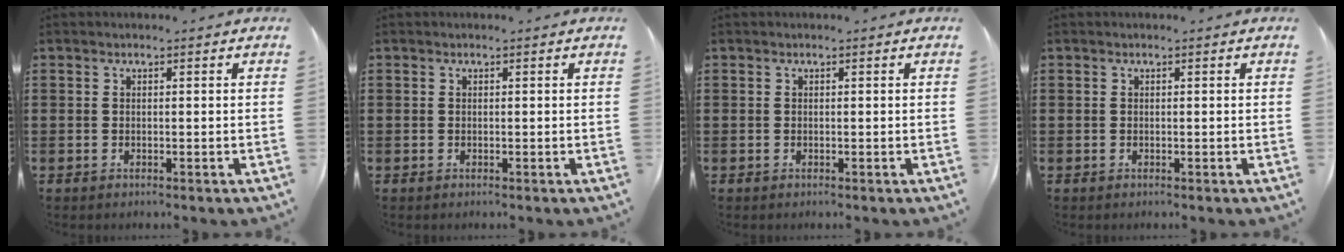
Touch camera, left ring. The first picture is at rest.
{"total": 0.0}
{"total": 0.0}
{"total": 0.0}